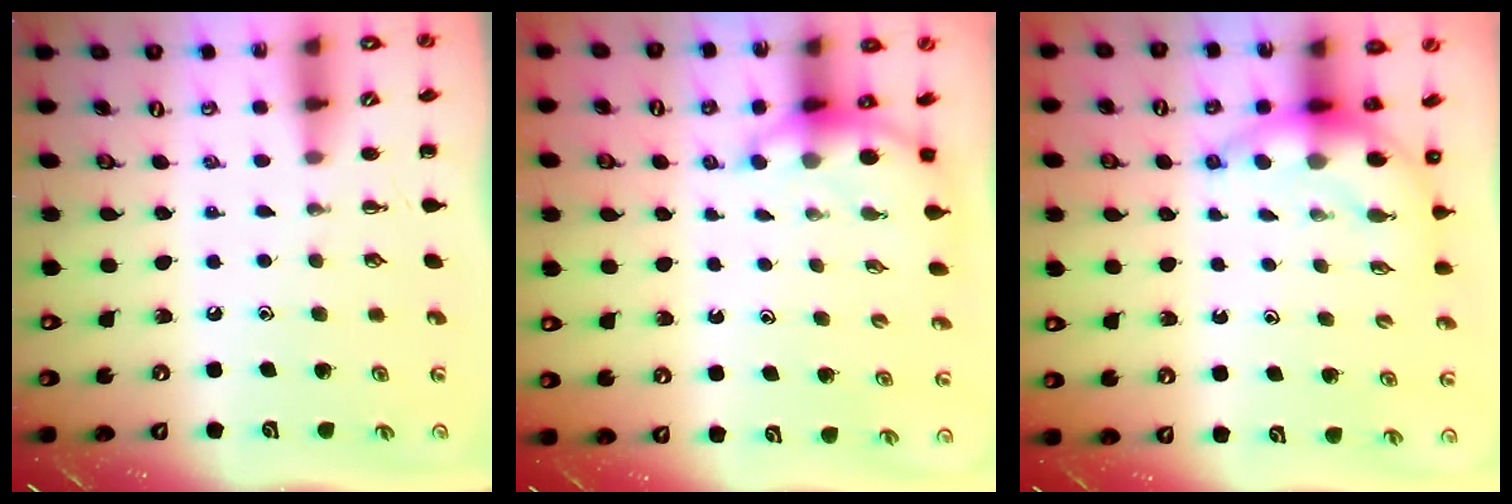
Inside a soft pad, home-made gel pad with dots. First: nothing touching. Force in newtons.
{"total": 4.2, "press": 4.1, "slide": 1.1}
{"total": 7.0, "press": 6.9, "slide": 1.3}